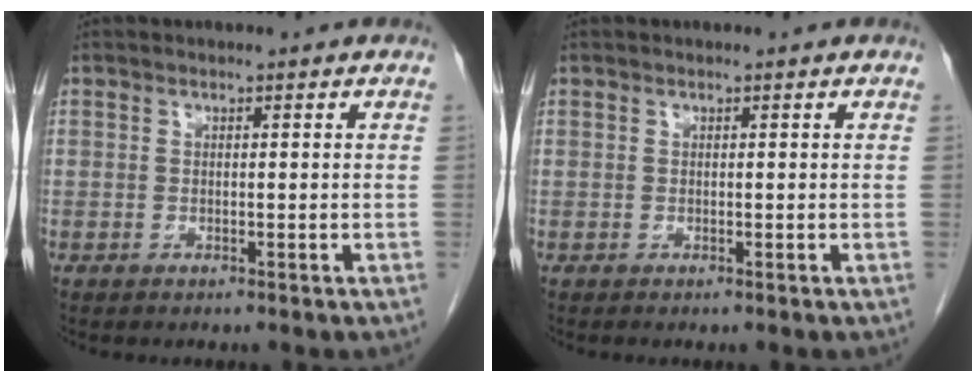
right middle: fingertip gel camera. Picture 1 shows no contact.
{"total": 0.0}